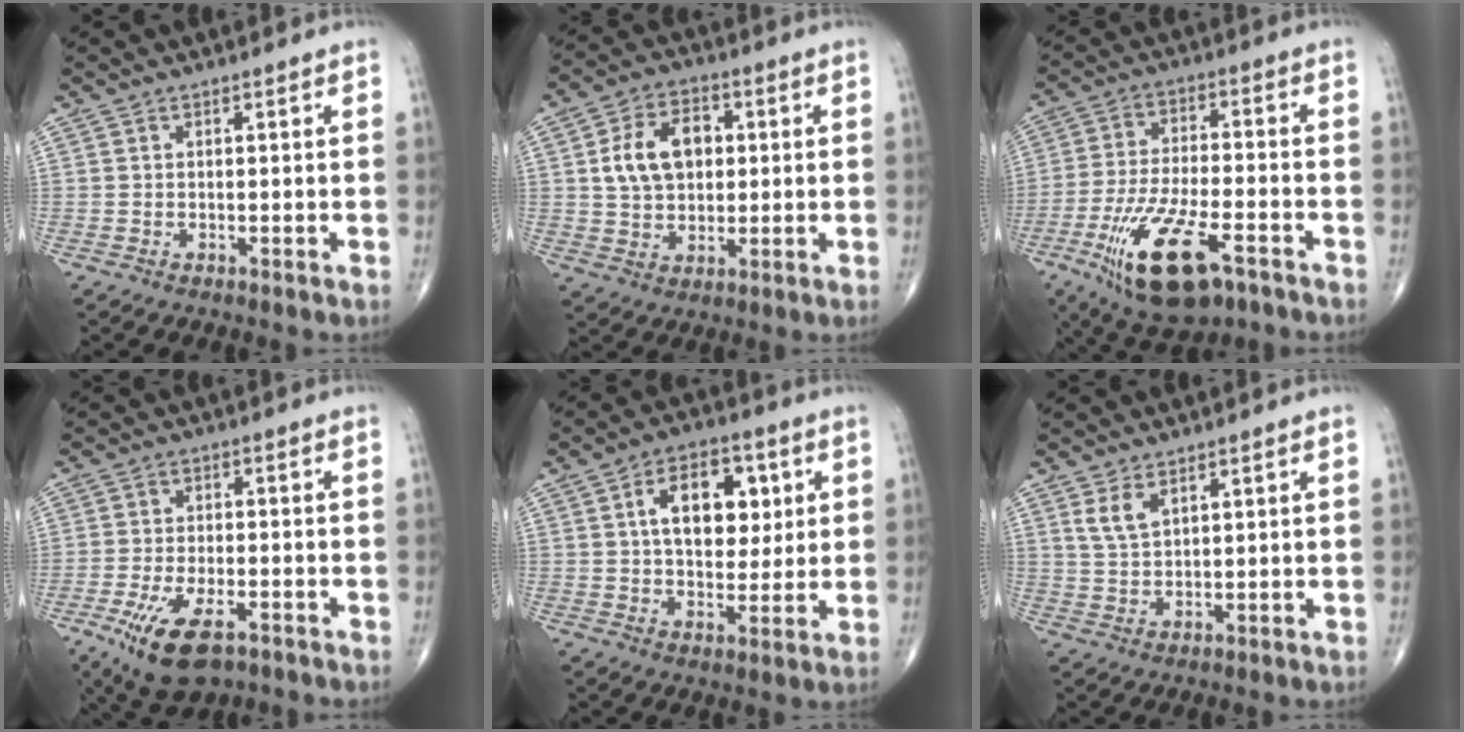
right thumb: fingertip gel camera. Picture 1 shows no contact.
{"total": 11.3, "force": [1.9, 7.8, 7.9], "torque": [-0.118, 0.008, 0.033]}
{"total": 17.2, "force": [-8.4, 6.5, 13.6], "torque": [-0.263, 0.016, -0.139]}
{"total": 11.7, "force": [-6.2, 5.1, 8.5], "torque": [-0.158, 0.008, -0.099]}
{"total": 12.9, "force": [3.1, 7.9, 9.7], "torque": [-0.105, 0.000, 0.047]}
{"total": 4.2, "force": [2.3, 2.1, 2.8], "torque": [-0.052, -0.010, 0.052]}